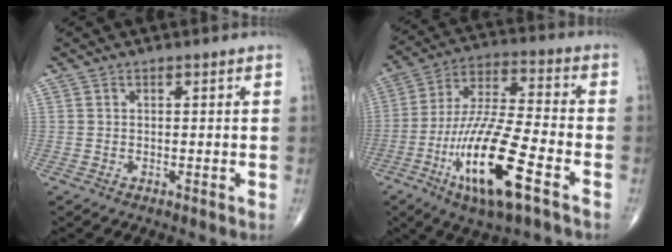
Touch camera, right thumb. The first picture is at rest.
{"total": 18.9, "force": [-8.0, 4.4, 16.5], "torque": [-0.334, 0.024, -0.140]}